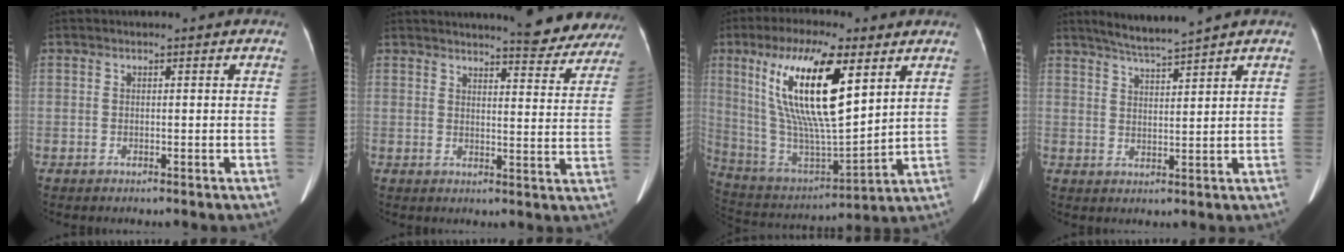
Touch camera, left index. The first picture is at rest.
{"total": 12.8, "force": [11.9, 2.1, 4.0], "torque": [-0.032, -0.032, 0.121]}
{"total": 19.3, "force": [7.7, 4.1, 17.2], "torque": [-0.344, 0.003, 0.143]}
{"total": 4.9, "force": [4.4, -1.3, 1.8], "torque": [-0.036, -0.005, 0.083]}